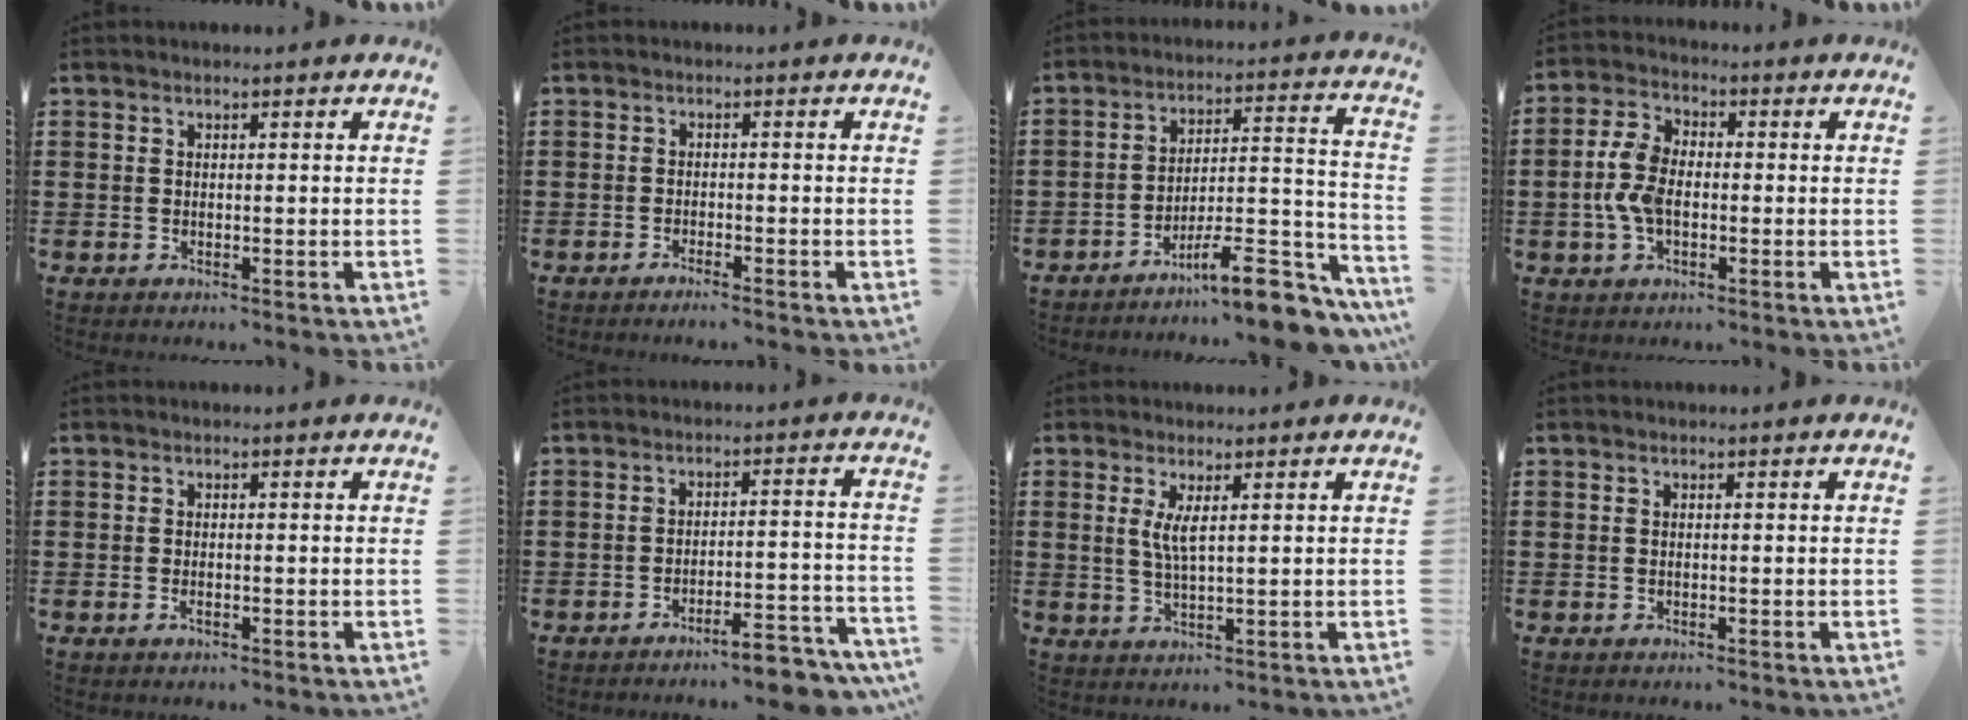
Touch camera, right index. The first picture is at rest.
{"total": 1.2, "force": [-1.2, -0.2, 0.4], "torque": [-0.008, 0.000, -0.023]}
{"total": 11.6, "force": [-9.1, 2.2, 6.8], "torque": [-0.090, 0.029, -0.163]}
{"total": 6.6, "force": [-1.0, 4.1, 5.1], "torque": [-0.128, 0.000, -0.026]}
{"total": 0.8, "force": [-0.4, 0.1, 0.7], "torque": [-0.014, -0.007, -0.005]}
{"total": 6.1, "force": [-5.5, 0.6, 2.6], "torque": [-0.038, 0.001, -0.101]}
{"total": 3.3, "force": [1.0, 0.5, 3.1], "torque": [-0.065, 0.000, 0.016]}
{"total": 0.0}